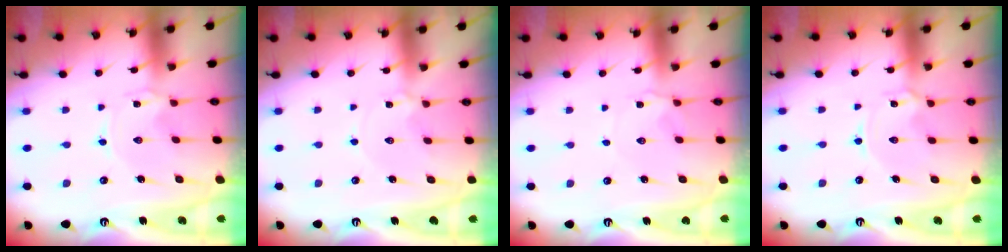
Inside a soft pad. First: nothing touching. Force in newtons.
{"total": 2.2, "press": 2.2, "slide": 0.2}
{"total": 2.0, "press": 1.9, "slide": 0.3}
{"total": 2.4, "press": 2.4, "slide": 0.4}